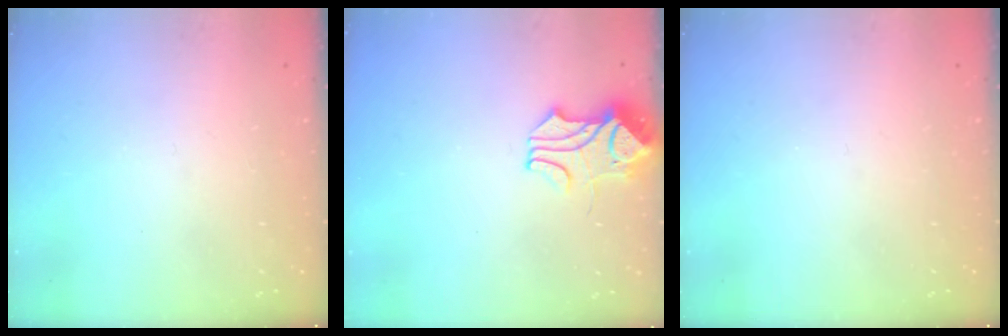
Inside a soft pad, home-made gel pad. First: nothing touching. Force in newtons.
{"total": 1.8, "press": 1.6, "slide": 0.7}
{"total": 0.0}